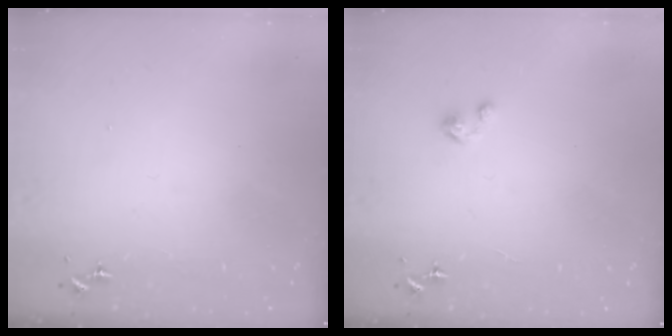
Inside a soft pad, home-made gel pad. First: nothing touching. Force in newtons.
{"total": 3.3, "press": 3.3, "slide": 0.3}